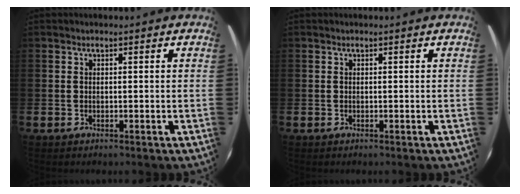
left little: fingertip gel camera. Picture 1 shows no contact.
{"total": 0.0}